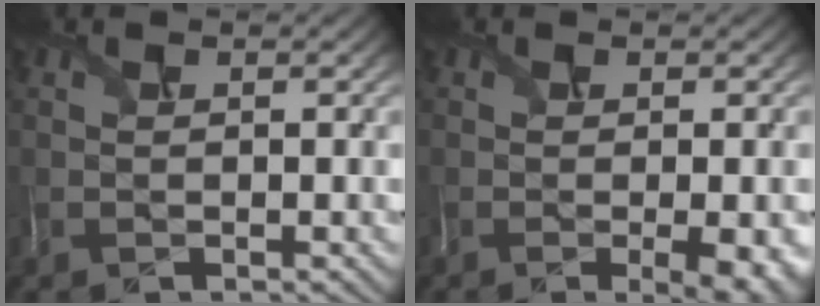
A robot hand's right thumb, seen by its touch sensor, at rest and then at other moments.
{"total": 5.0, "force": [-1.8, 1.4, 4.4], "torque": [-0.044, -0.013, -0.024]}